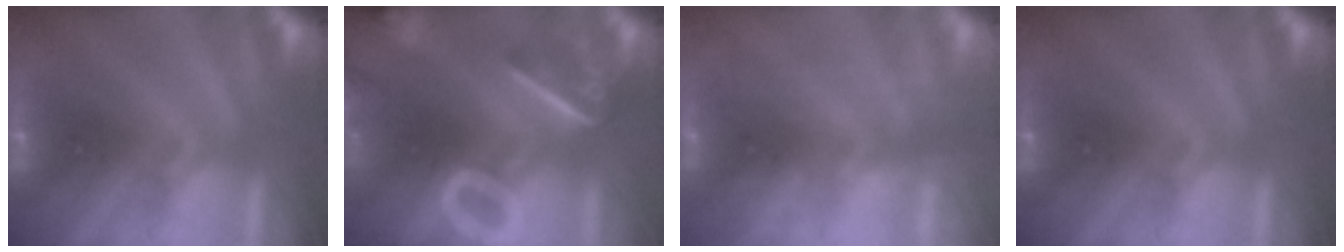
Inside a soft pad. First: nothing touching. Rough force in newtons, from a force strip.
{"total": 12.7}
{"total": 2.2}
{"total": 0.0}